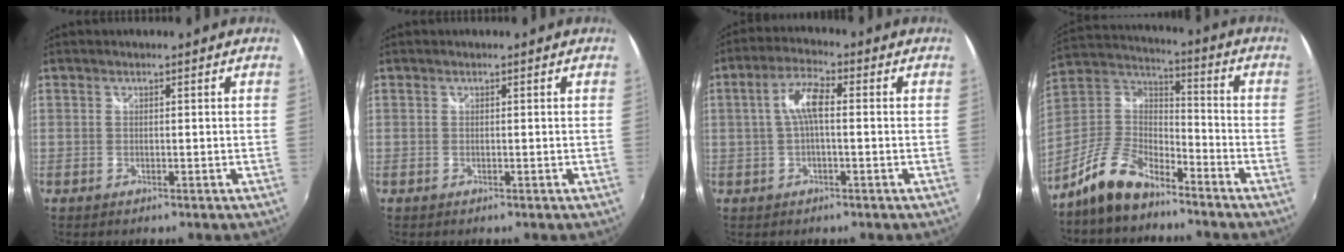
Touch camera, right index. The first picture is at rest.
{"total": 0.0}
{"total": 5.8, "force": [0.1, 1.7, 5.6], "torque": [-0.112, 0.015, 0.003]}
{"total": 12.7, "force": [-9.2, 5.1, 7.2], "torque": [-0.166, 0.012, -0.177]}